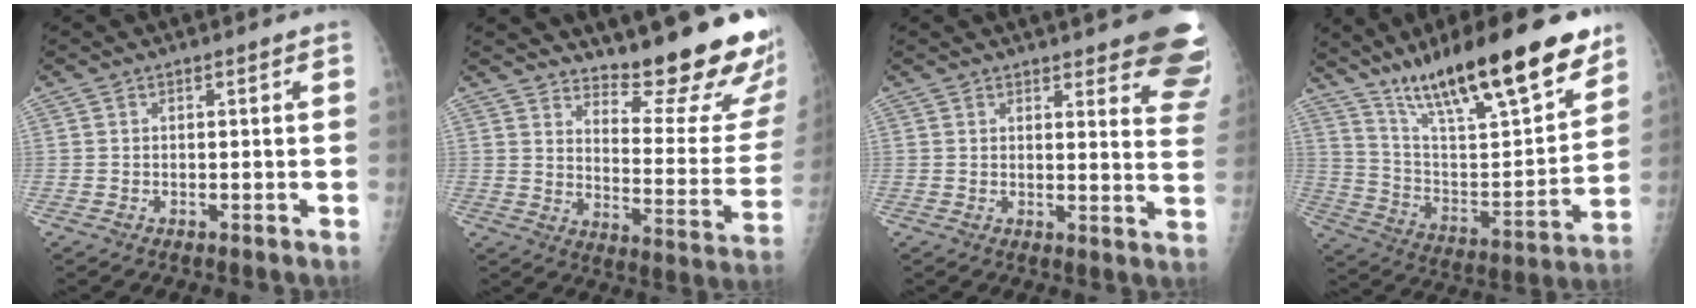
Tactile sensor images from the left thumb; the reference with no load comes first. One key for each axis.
{"total": 22.4, "fx": 17.9, "fy": 4.7, "fz": 12.6, "tx": -0.142, "ty": -0.160, "tz": 0.233}
{"total": 15.0, "fx": 11.4, "fy": 3.9, "fz": 8.9, "tx": -0.072, "ty": -0.065, "tz": 0.113}
{"total": 27.2, "fx": 18.8, "fy": 6.2, "fz": 18.6, "tx": -0.275, "ty": -0.062, "tz": 0.318}